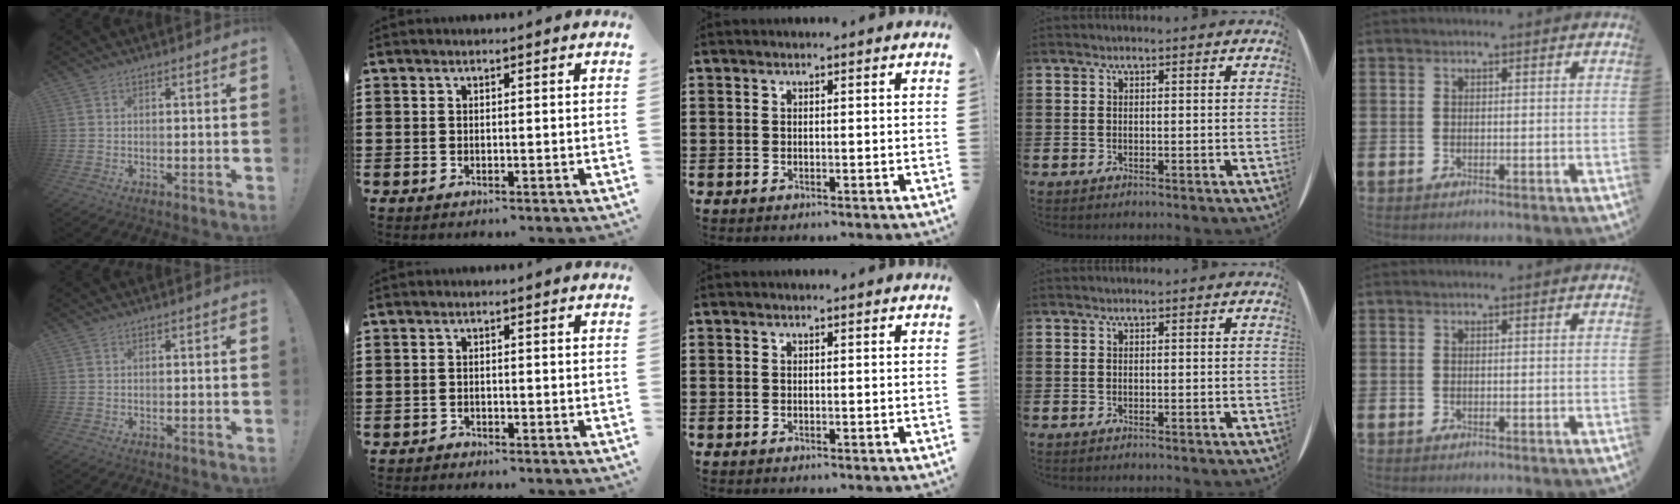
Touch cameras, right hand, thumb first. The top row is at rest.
{"index": {"total": 0.7, "force": [-0.7, 0.2, -0.1], "torque": [-0.002, 0.002, -0.016]}}